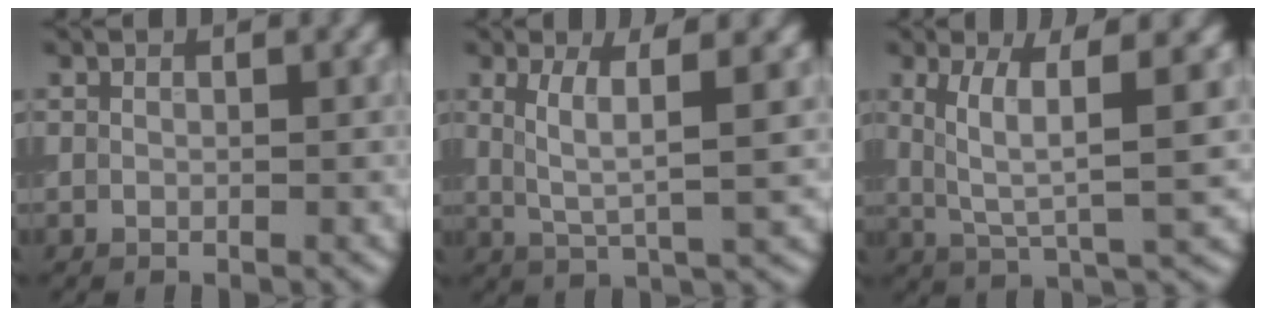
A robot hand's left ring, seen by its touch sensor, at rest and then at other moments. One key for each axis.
{"total": 4.5, "fx": 1.3, "fy": 0.9, "fz": 4.2, "tx": -0.081, "ty": -0.002, "tz": 0.028}
{"total": 5.9, "fx": 1.4, "fy": 1.4, "fz": 5.6, "tx": -0.105, "ty": -0.003, "tz": 0.029}